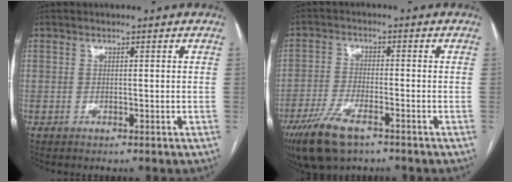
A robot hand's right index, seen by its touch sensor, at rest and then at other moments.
{"total": 8.6, "force": [-5.6, 2.7, 5.9], "torque": [-0.118, -0.014, -0.097]}